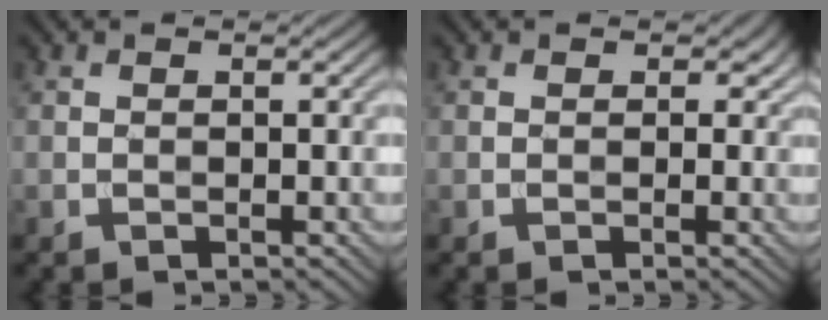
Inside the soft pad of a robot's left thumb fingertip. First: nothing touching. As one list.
[{"total": 1.1, "force": [0.3, 1.0, 0.4], "torque": [-0.010, -0.005, 0.003]}]